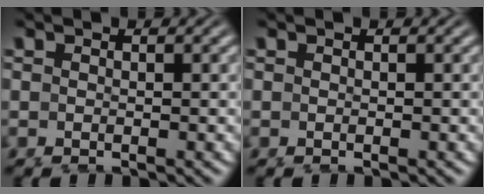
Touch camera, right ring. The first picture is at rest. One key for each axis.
{"total": 0.0}